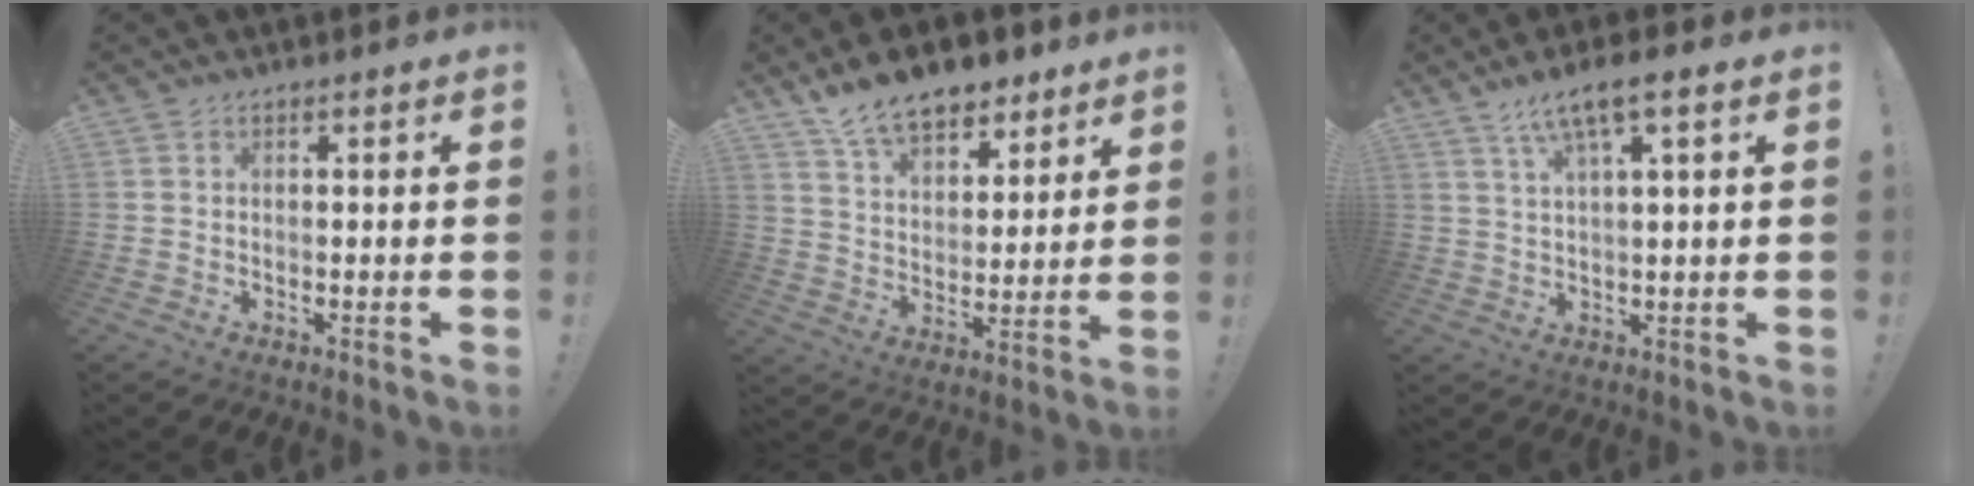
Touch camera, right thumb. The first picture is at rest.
{"total": 13.0, "force": [10.2, 6.2, 5.2], "torque": [-0.086, -0.070, 0.189]}
{"total": 6.9, "force": [4.0, 0.7, 5.5], "torque": [-0.099, -0.018, 0.069]}